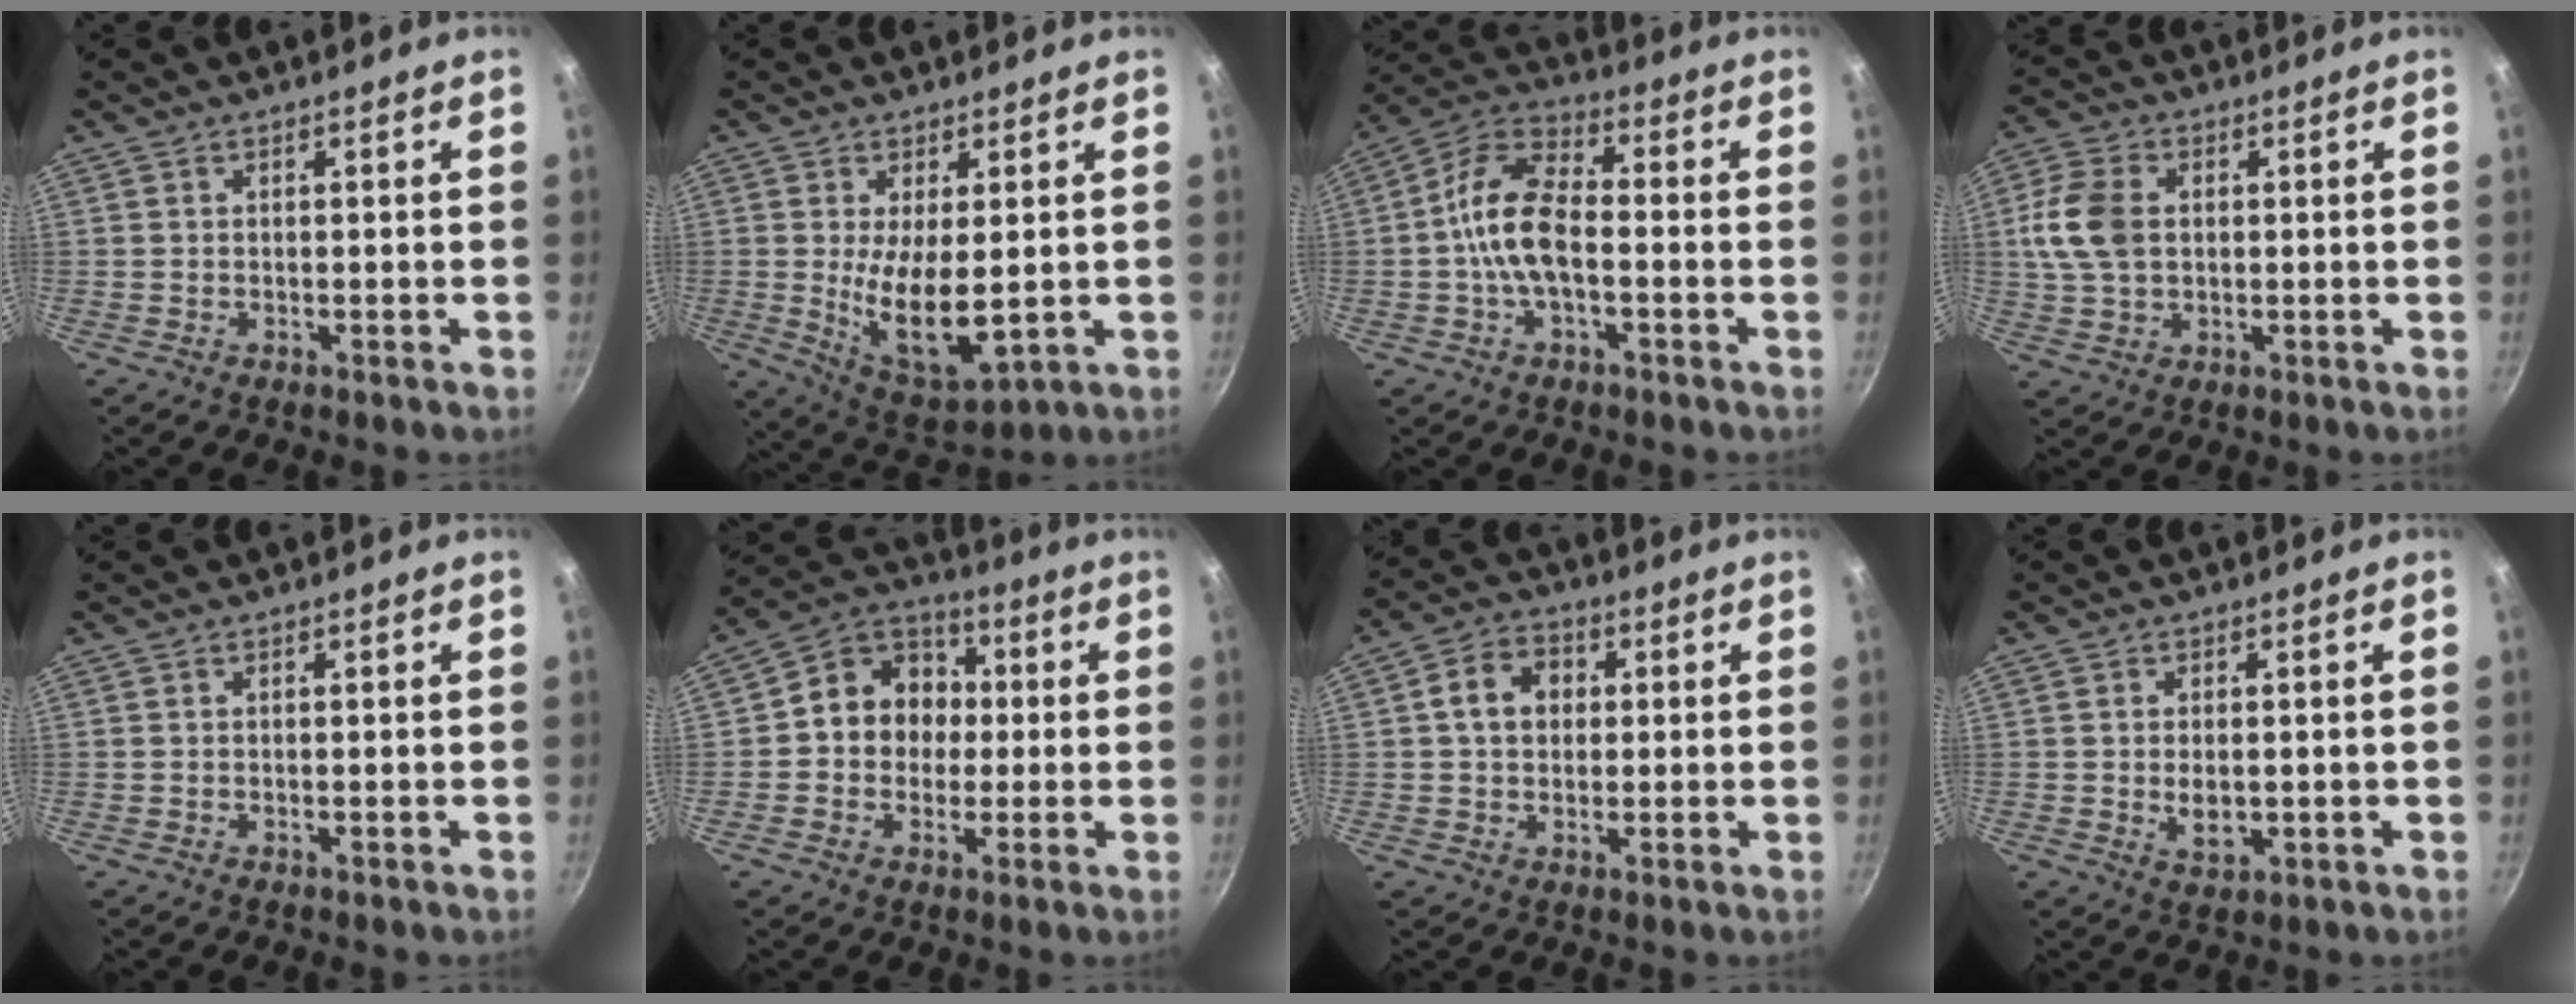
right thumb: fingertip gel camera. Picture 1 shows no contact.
{"total": 11.8, "force": [0.0, 4.9, 10.7], "torque": [-0.179, -0.027, 0.018]}
{"total": 11.9, "force": [-1.6, 6.1, 10.1], "torque": [-0.182, 0.041, -0.049]}
{"total": 11.2, "force": [1.1, 7.8, 7.9], "torque": [-0.147, 0.014, 0.012]}
{"total": 0.0}
{"total": 11.9, "force": [0.2, 10.3, 5.8], "torque": [-0.047, 0.028, -0.016]}
{"total": 7.7, "force": [1.3, 6.2, 4.4], "torque": [-0.052, 0.014, 0.011]}
{"total": 4.1, "force": [-0.2, 2.4, 3.3], "torque": [-0.058, -0.008, 0.001]}